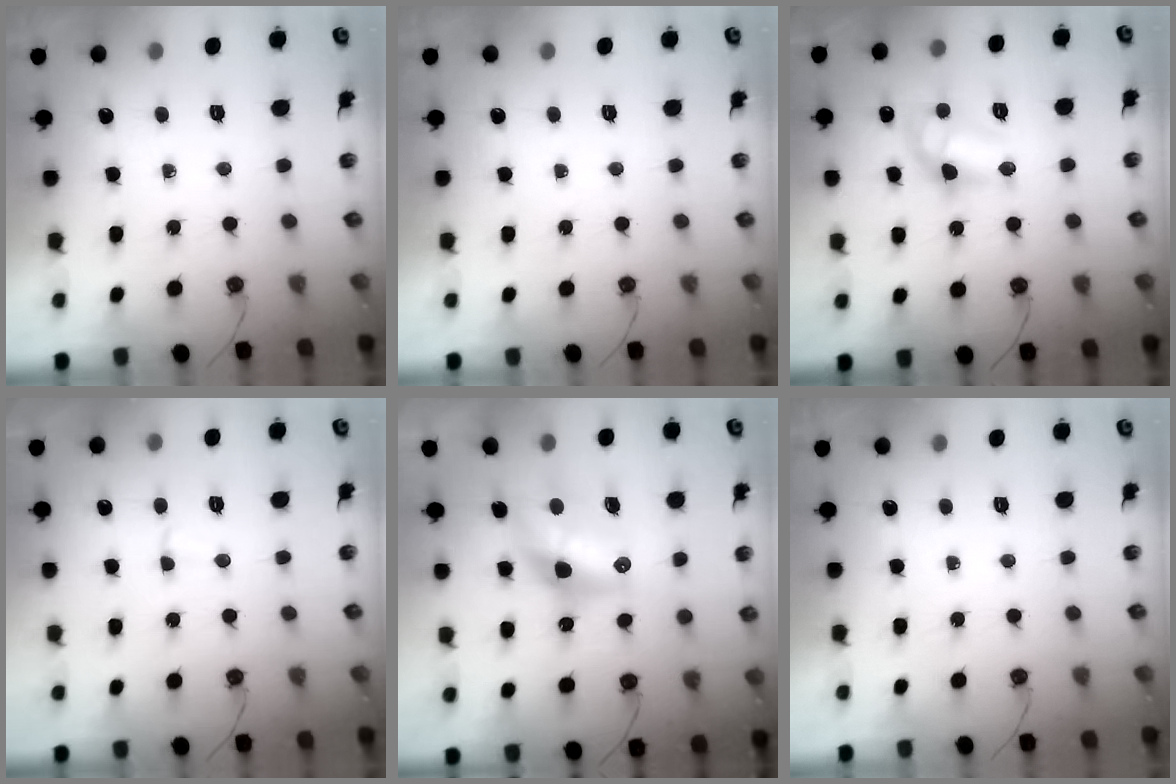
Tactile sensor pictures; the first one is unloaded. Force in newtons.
{"total": 0.0}
{"total": 12.7, "press": 12.7, "slide": 0.8}
{"total": 2.5, "press": 2.5, "slide": 0.5}
{"total": 11.5, "press": 11.5, "slide": 0.8}
{"total": 0.0}